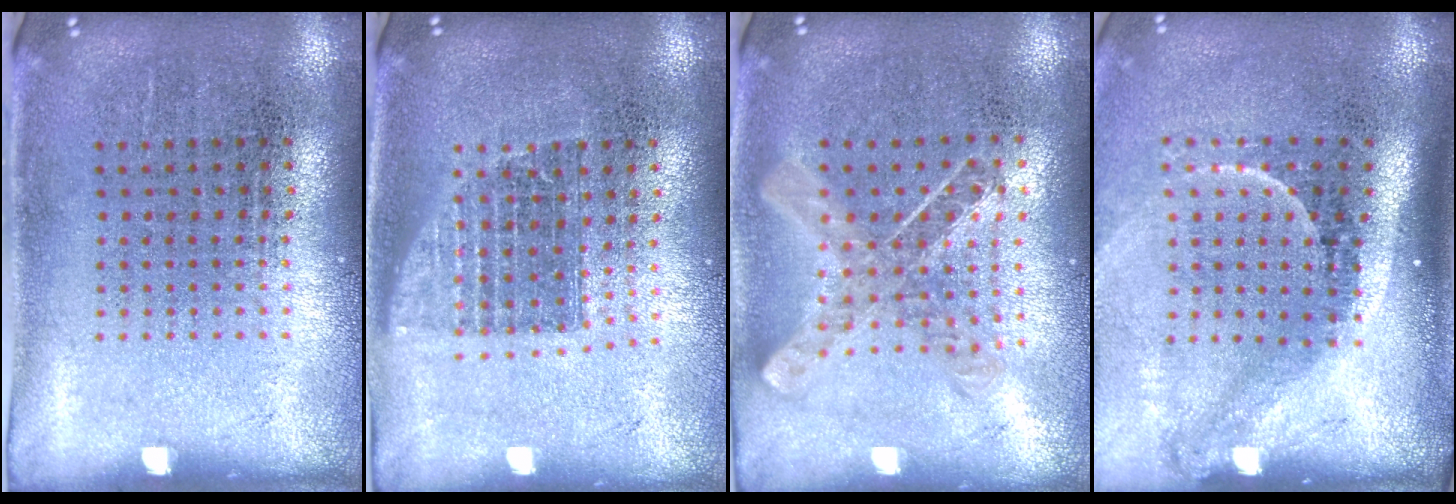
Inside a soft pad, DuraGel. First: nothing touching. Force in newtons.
{"total": 1.4, "press": 1.2, "slide": 0.7}
{"total": 1.0, "press": 1.0, "slide": 0.1}
{"total": 2.2, "press": 1.4, "slide": 1.7}